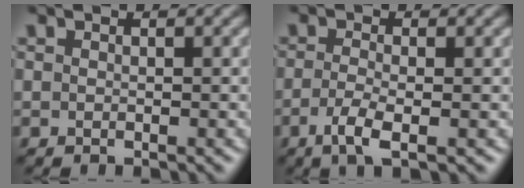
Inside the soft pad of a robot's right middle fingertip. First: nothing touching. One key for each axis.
{"total": 2.7, "fx": -1.1, "fy": 0.7, "fz": 2.3, "tx": -0.054, "ty": -0.004, "tz": -0.026}